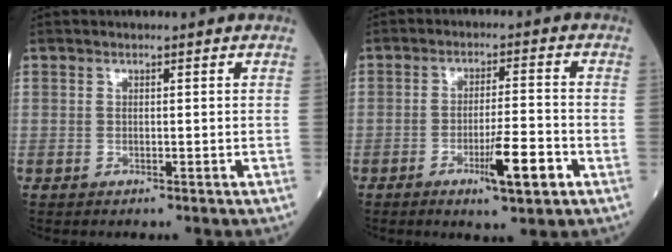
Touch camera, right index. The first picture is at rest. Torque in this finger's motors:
{"motor_torque": [0.80, -0.53, 0.47, 0.11]}